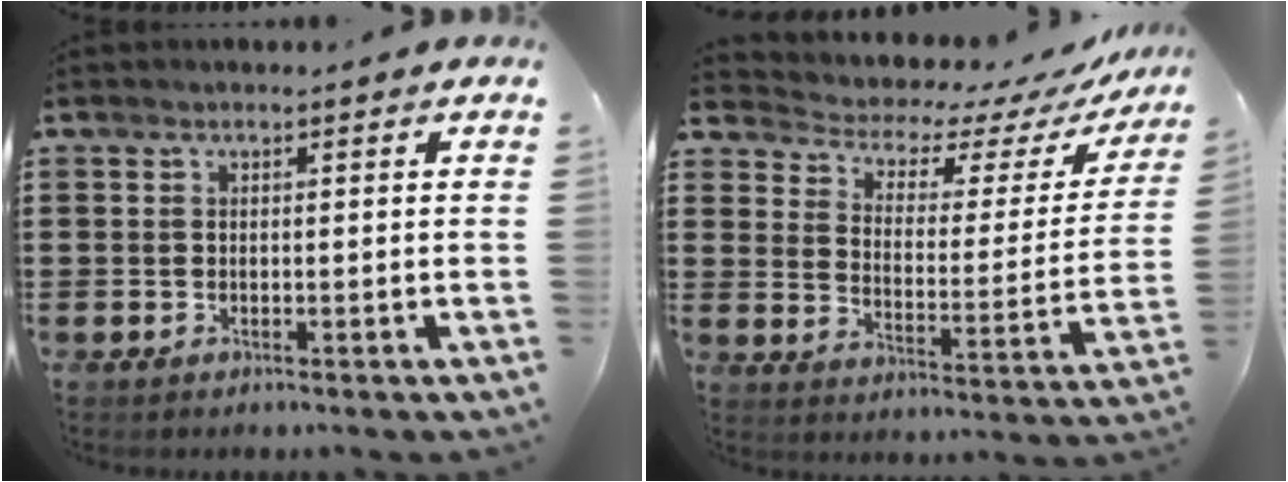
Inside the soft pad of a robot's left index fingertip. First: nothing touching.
{"total": 4.3, "force": [3.7, 1.6, 1.5], "torque": [-0.044, -0.032, 0.054]}